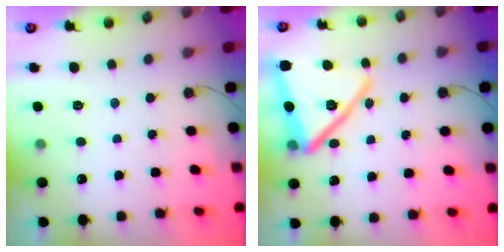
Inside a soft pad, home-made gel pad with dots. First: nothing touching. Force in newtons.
{"total": 19.1, "press": 17.5, "slide": 7.8}